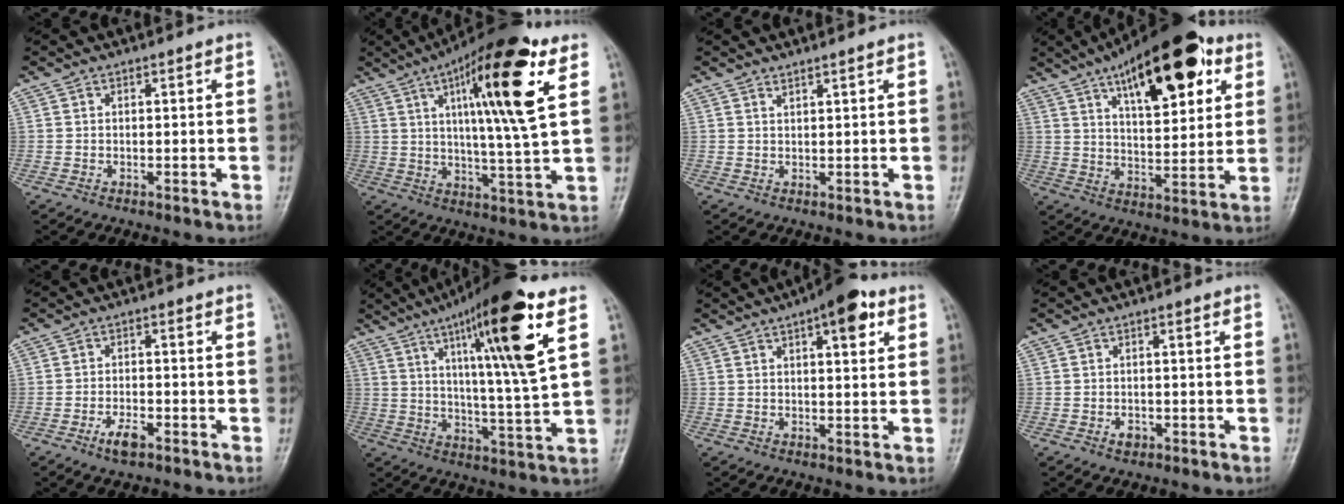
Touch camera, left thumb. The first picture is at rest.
{"total": 18.9, "force": [7.3, 3.1, 17.1], "torque": [-0.268, -0.018, 0.113]}
{"total": 1.3, "force": [1.1, -0.4, 0.7], "torque": [-0.015, -0.014, 0.022]}
{"total": 21.5, "force": [10.6, 8.7, 16.5], "torque": [-0.219, -0.024, 0.166]}
{"total": 3.9, "force": [-2.3, 1.6, 2.7], "torque": [-0.049, 0.013, -0.040]}
{"total": 19.6, "force": [8.8, 1.9, 17.4], "torque": [-0.271, -0.032, 0.137]}
{"total": 8.7, "force": [4.2, 3.2, 6.9], "torque": [-0.078, -0.005, 0.054]}
{"total": 1.9, "force": [-0.8, 1.4, 1.0], "torque": [-0.007, 0.003, -0.012]}